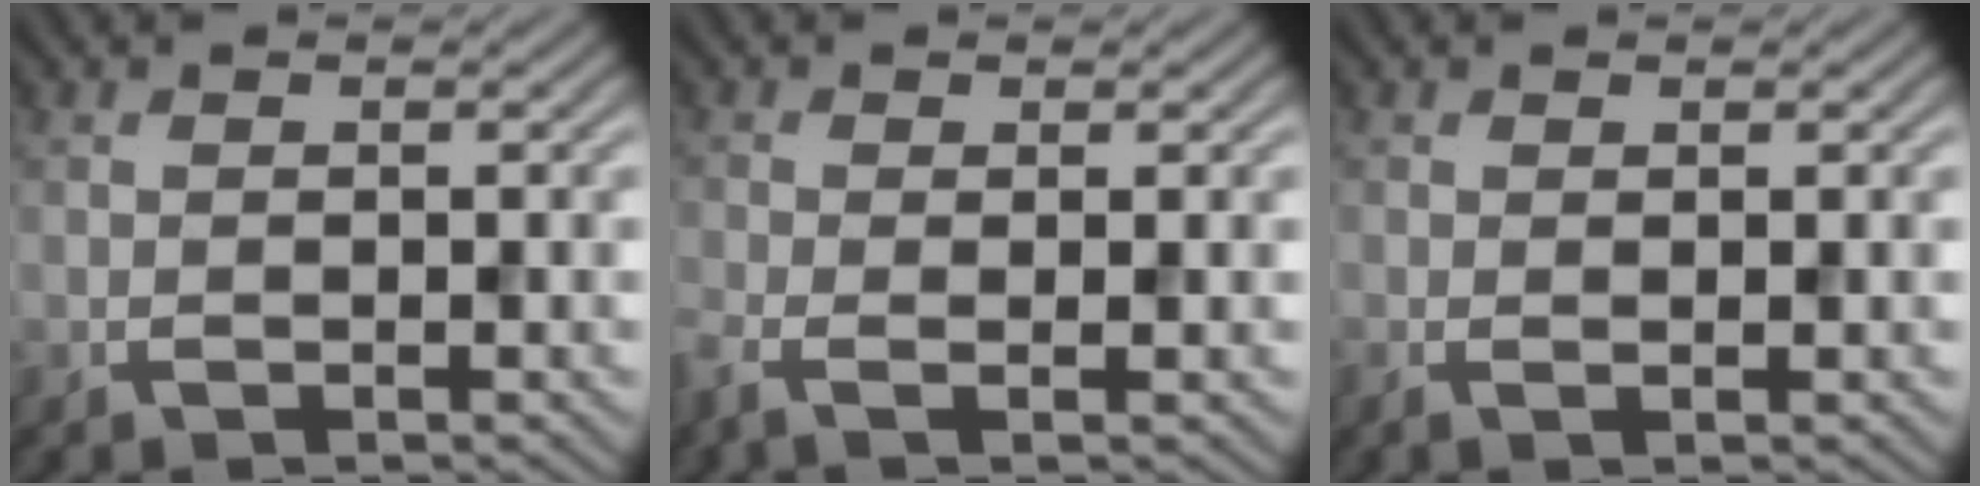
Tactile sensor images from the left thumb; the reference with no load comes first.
{"total": 2.7, "force": [-1.2, 0.8, 2.2], "torque": [-0.052, -0.010, -0.026]}
{"total": 0.7, "force": [0.2, 0.2, 0.6], "torque": [-0.009, 0.000, 0.005]}